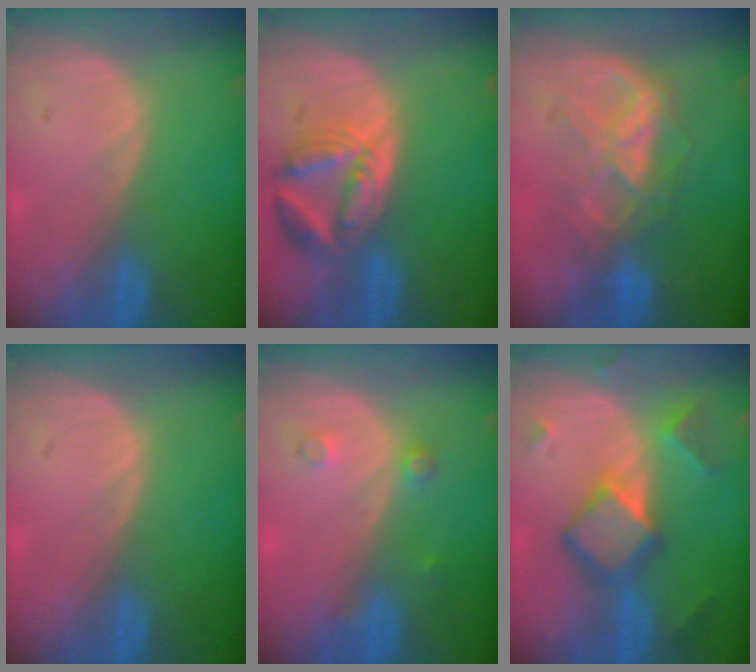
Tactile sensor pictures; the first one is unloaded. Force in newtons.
{"total": 8.1, "press": 7.2, "slide": 3.7}
{"total": 6.6, "press": 6.6, "slide": 0.3}
{"total": 0.0}
{"total": 2.0, "press": 2.0, "slide": 0.2}
{"total": 7.7, "press": 7.7, "slide": 0.7}